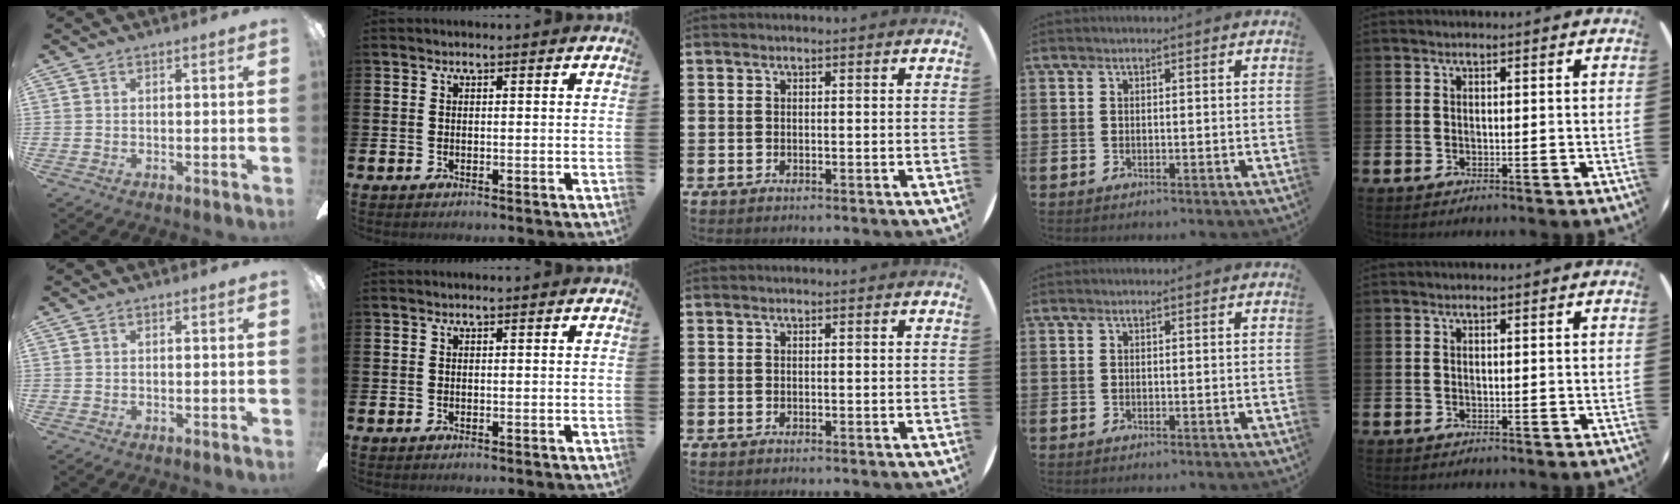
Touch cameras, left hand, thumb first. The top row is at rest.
{}